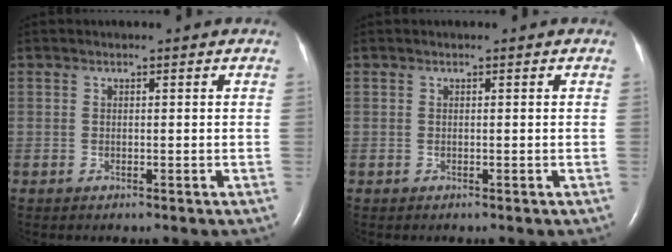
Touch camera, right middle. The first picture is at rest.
{"total": 0.0}